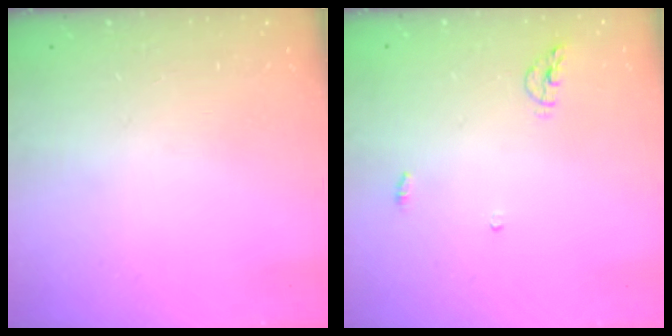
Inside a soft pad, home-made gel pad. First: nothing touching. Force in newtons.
{"total": 5.4, "press": 5.4, "slide": 0.5}